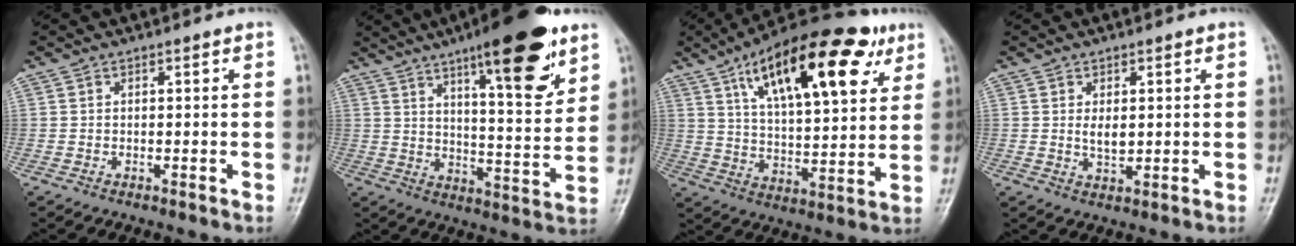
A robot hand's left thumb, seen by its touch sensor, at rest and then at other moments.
{"total": 19.2, "force": [11.3, 4.9, 14.8], "torque": [-0.186, -0.056, 0.170]}
{"total": 24.9, "force": [12.0, 9.9, 19.5], "torque": [-0.274, -0.021, 0.191]}
{"total": 3.2, "force": [0.6, 1.9, 2.5], "torque": [-0.033, -0.009, 0.012]}